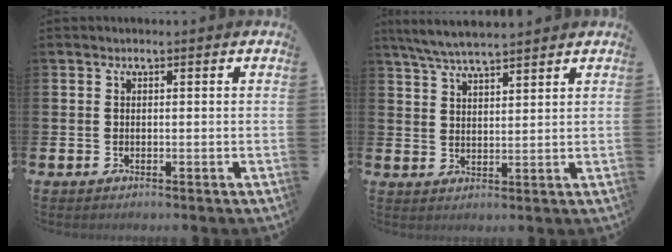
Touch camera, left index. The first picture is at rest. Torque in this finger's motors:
{"motor_torque": [0.28, -0.50, 0.68, 0.10]}